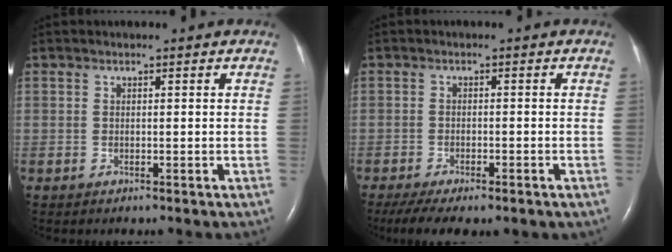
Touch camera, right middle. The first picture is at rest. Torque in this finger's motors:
{"motor_torque": [1.10, -1.04, 0.15, 0.11]}